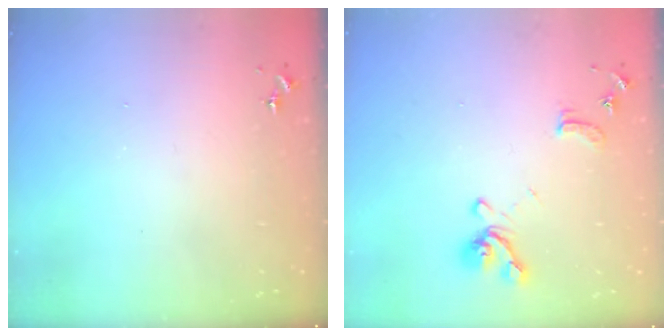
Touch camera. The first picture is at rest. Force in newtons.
{"total": 12.8, "press": 12.7, "slide": 1.4}